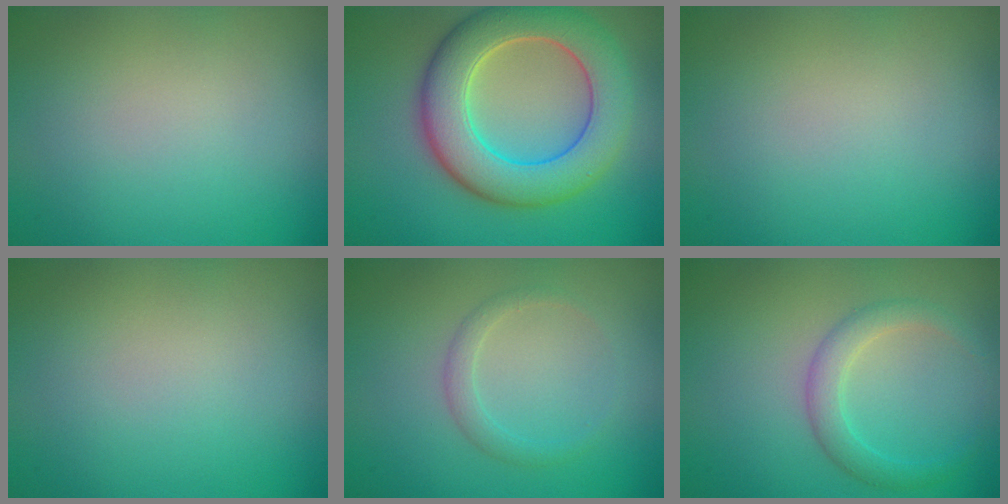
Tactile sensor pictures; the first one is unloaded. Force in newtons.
{"total": 8.9, "press": 8.9, "slide": 0.6}
{"total": 0.0}
{"total": 0.0}
{"total": 1.5, "press": 1.5, "slide": 0.2}
{"total": 2.6, "press": 2.6, "slide": 0.0}